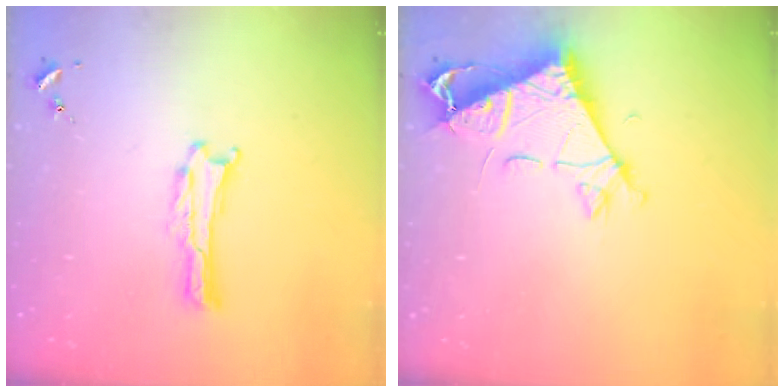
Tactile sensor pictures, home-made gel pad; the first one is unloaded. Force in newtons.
{"total": 7.5, "press": 7.5, "slide": 0.7}